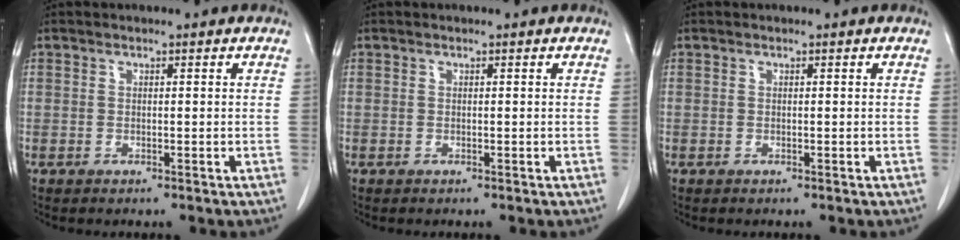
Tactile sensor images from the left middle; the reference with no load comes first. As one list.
[{"total": 0.0}, {"total": 0.0}]